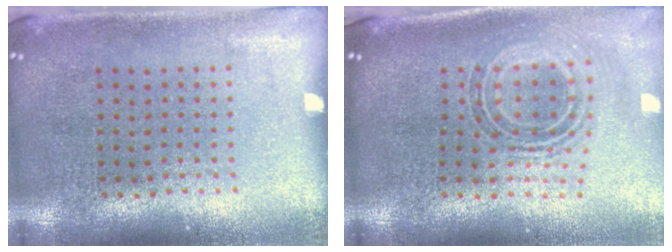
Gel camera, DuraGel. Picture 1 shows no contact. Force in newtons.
{"total": 1.0, "press": 0.9, "slide": 0.5}